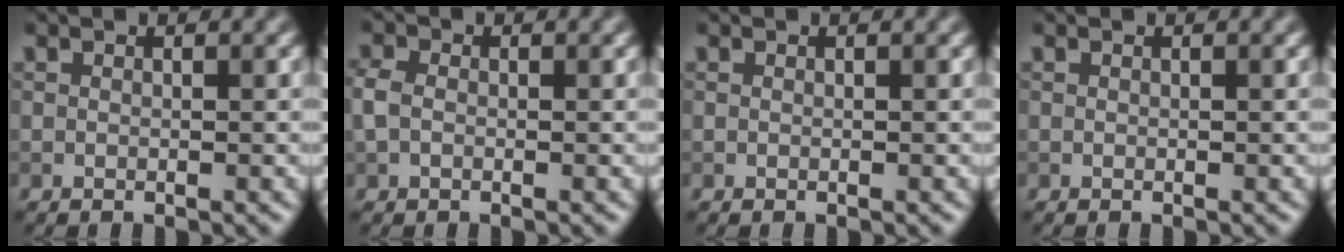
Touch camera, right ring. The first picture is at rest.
{"total": 1.7, "force": [-0.2, 1.3, 1.1], "torque": [-0.025, 0.005, -0.011]}
{"total": 0.0}
{"total": 0.0}